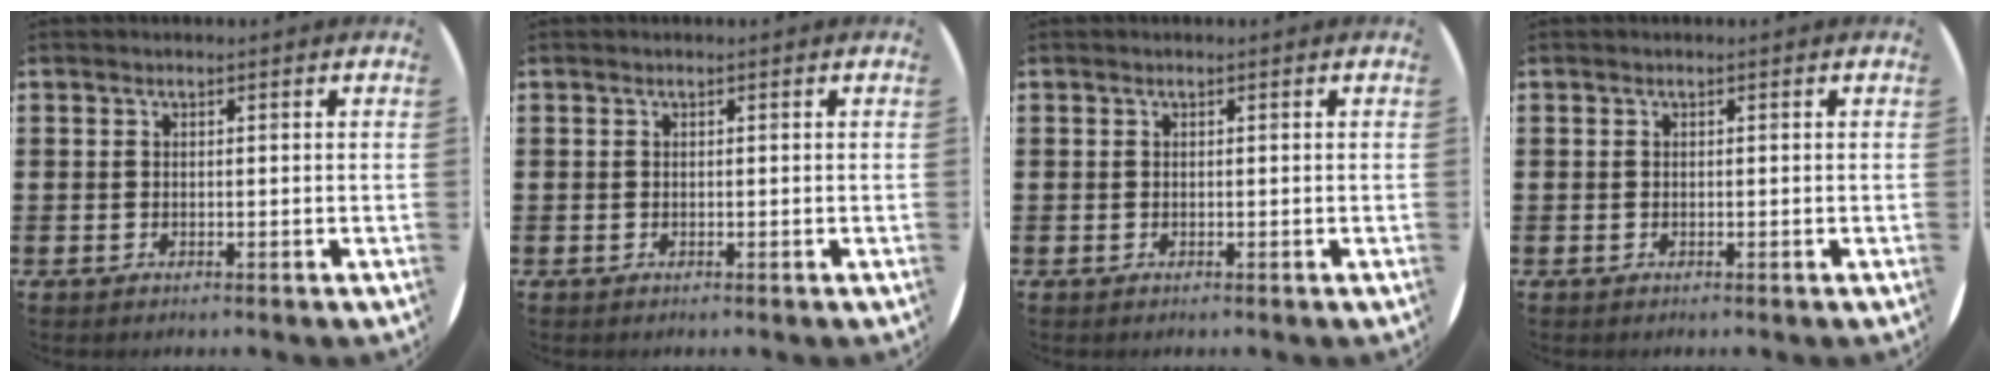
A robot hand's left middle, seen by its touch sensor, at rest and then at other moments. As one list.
[{"total": 0.0}, {"total": 0.0}, {"total": 0.0}]